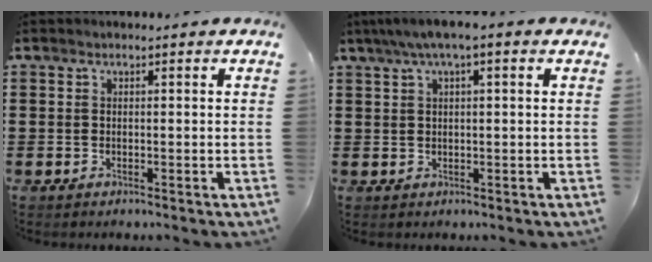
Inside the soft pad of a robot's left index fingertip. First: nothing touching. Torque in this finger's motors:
{"motor_torque": [1.09, -1.05, 0.28, 0.16]}